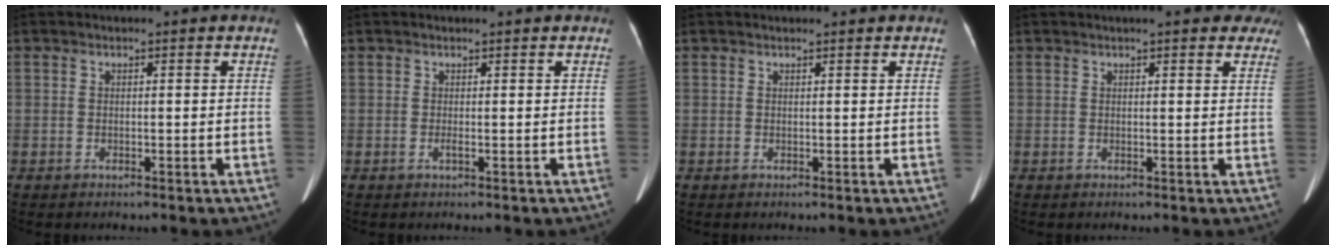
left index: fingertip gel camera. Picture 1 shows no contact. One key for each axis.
{"total": 0.6, "fx": 0.0, "fy": -0.1, "fz": 0.5, "tx": -0.017, "ty": 0.002, "tz": -0.001}
{"total": 2.2, "fx": 2.1, "fy": 0.3, "fz": 0.5, "tx": -0.010, "ty": 0.018, "tz": 0.025}
{"total": 8.7, "fx": 7.2, "fy": 2.2, "fz": 4.4, "tx": -0.040, "ty": 0.010, "tz": 0.074}